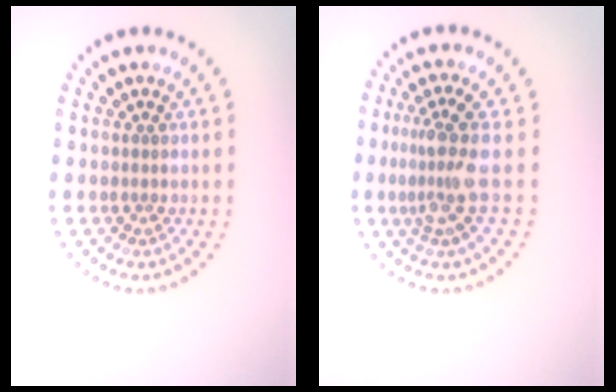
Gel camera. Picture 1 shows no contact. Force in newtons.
{"total": 3.5, "press": 2.6, "slide": 2.4}